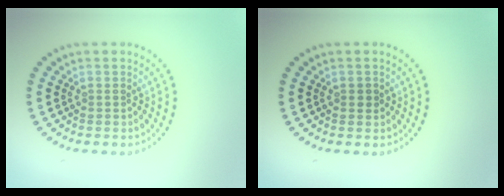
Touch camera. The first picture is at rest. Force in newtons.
{"total": 0.9, "press": 0.9, "slide": 0.1}